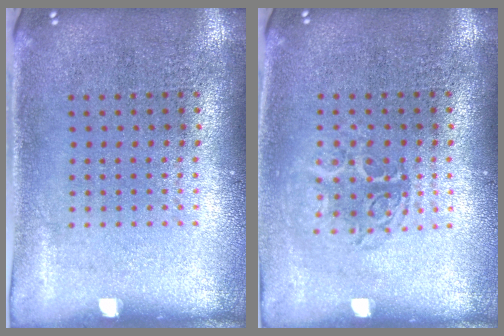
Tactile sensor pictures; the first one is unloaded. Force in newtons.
{"total": 1.3, "press": 1.1, "slide": 0.7}